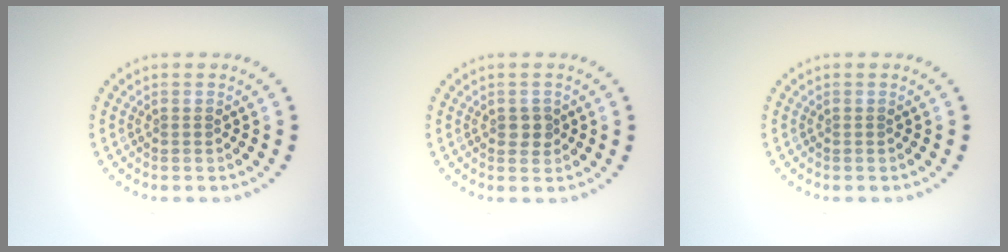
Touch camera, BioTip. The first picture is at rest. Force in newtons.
{"total": 1.4, "press": 1.4, "slide": 0.2}
{"total": 0.0}